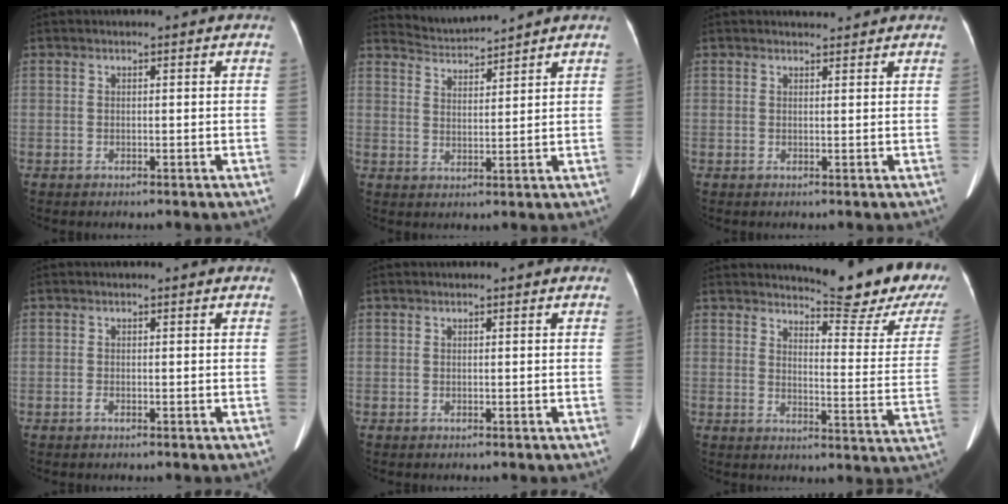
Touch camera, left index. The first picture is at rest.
{"total": 4.4, "force": [4.2, -1.0, -0.8], "torque": [0.004, 0.003, 0.088]}
{"total": 1.5, "force": [1.5, 0.2, 0.0], "torque": [-0.009, 0.005, 0.026]}
{"total": 0.0}
{"total": 0.0}
{"total": 15.2, "force": [14.0, 0.4, 5.9], "torque": [-0.080, -0.085, 0.159]}